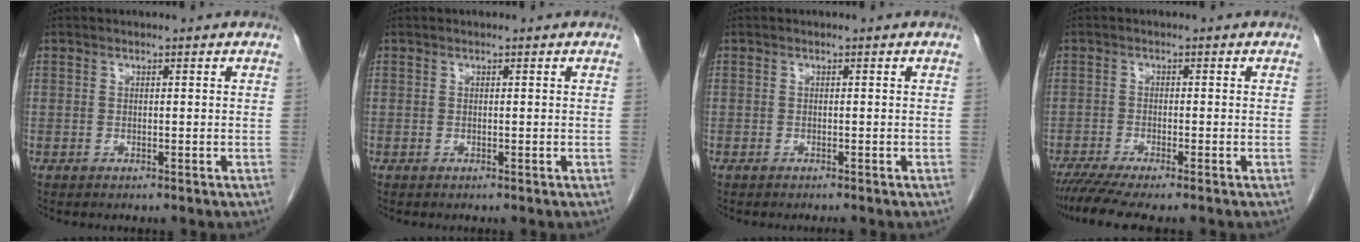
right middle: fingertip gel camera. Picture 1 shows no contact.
{"total": 0.0}
{"total": 0.8, "force": [-0.7, 0.0, 0.4], "torque": [-0.008, -0.002, -0.010]}
{"total": 6.1, "force": [-5.0, 0.0, 3.5], "torque": [-0.053, -0.015, -0.084]}